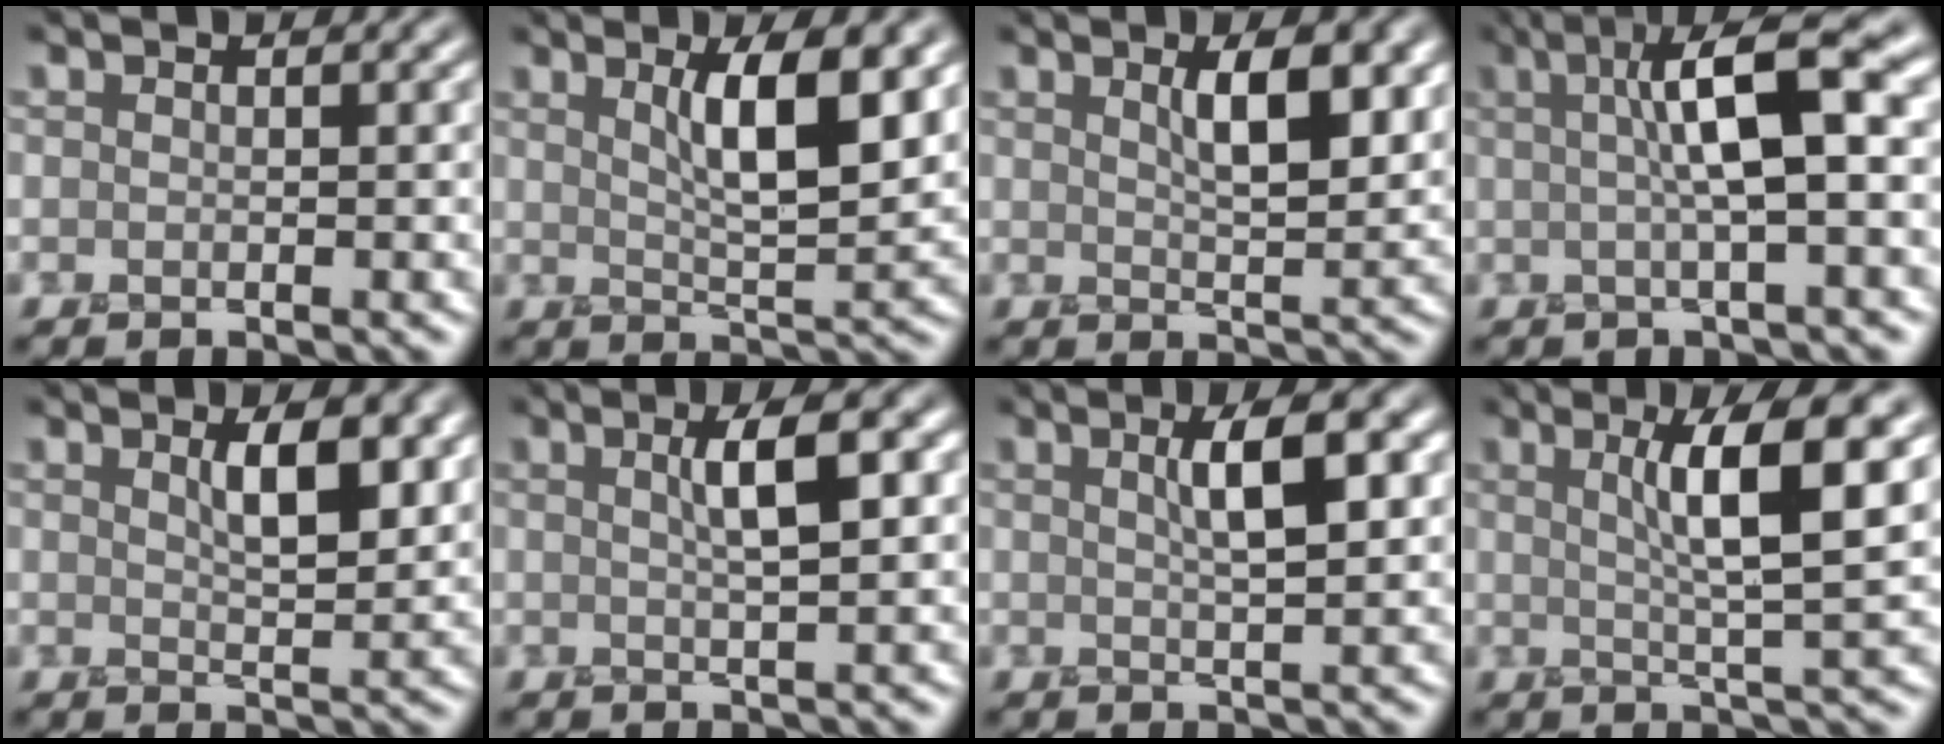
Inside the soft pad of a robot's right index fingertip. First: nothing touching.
{"total": 5.8, "force": [2.3, 1.4, 5.2], "torque": [-0.073, -0.001, 0.038]}
{"total": 4.1, "force": [1.8, 1.1, 3.5], "torque": [-0.047, 0.006, 0.028]}
{"total": 7.0, "force": [1.4, 1.3, 6.8], "torque": [-0.101, 0.018, 0.015]}
{"total": 3.5, "force": [1.7, 0.9, 3.0], "torque": [-0.040, 0.005, 0.028]}
{"total": 3.7, "force": [1.1, 0.8, 3.5], "torque": [-0.044, 0.014, 0.010]}
{"total": 4.0, "force": [1.4, 0.9, 3.7], "torque": [-0.047, 0.014, 0.017]}
{"total": 6.7, "force": [2.1, 1.0, 6.3], "torque": [-0.087, 0.011, 0.033]}